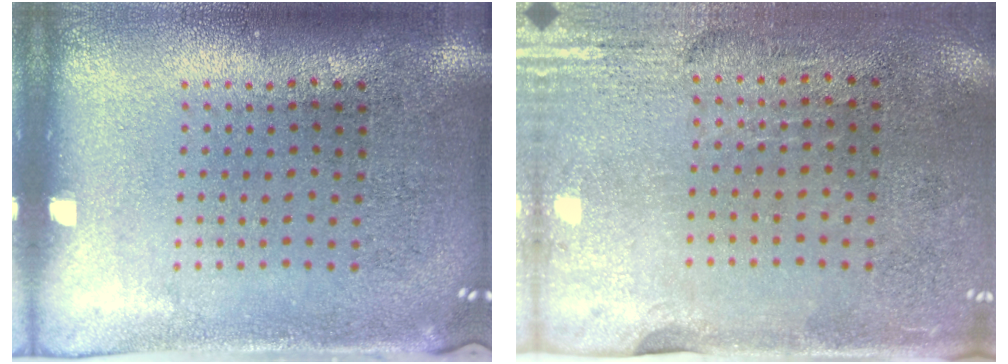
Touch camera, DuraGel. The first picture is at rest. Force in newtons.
{"total": 2.9, "press": 2.5, "slide": 1.5}